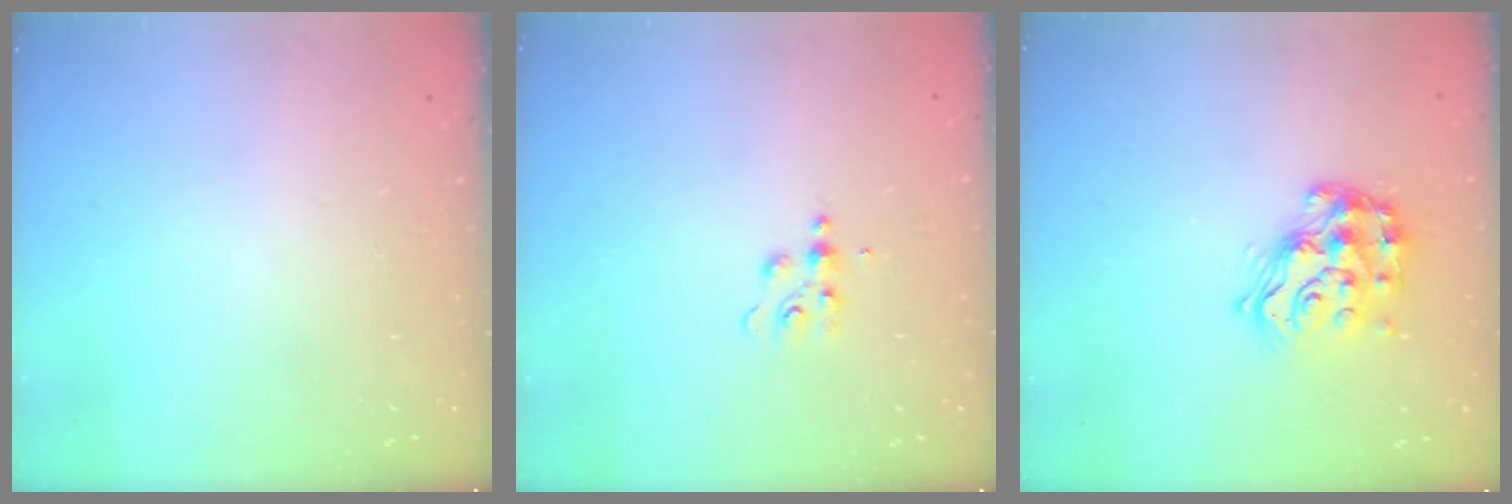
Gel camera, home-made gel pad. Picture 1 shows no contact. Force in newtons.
{"total": 4.6, "press": 4.6, "slide": 0.6}
{"total": 16.1, "press": 16.1, "slide": 1.1}